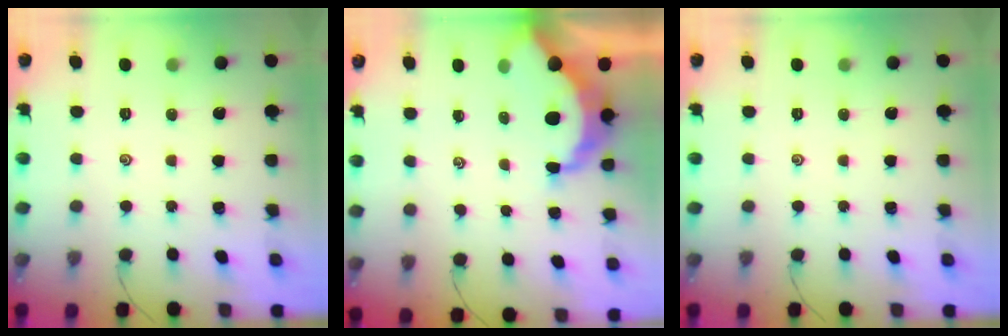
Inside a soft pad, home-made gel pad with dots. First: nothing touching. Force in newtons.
{"total": 8.0, "press": 8.0, "slide": 0.3}
{"total": 0.0}